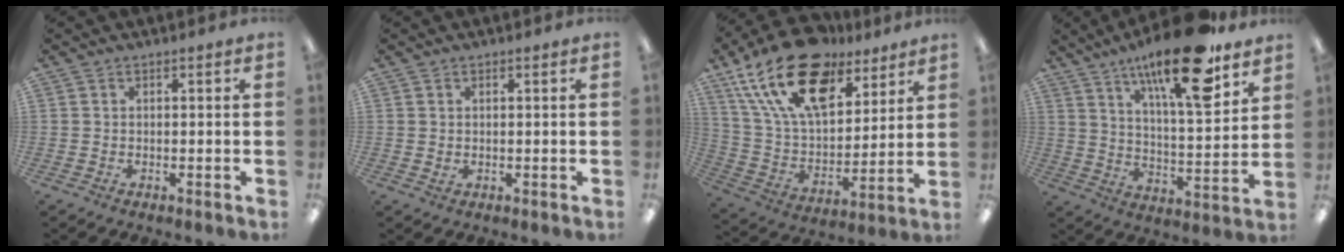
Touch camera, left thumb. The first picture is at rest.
{"total": 0.6, "force": [0.4, 0.5, 0.1], "torque": [0.003, -0.001, 0.006]}
{"total": 23.3, "force": [14.3, 12.3, 13.8], "torque": [-0.264, -0.076, 0.257]}
{"total": 20.7, "force": [13.5, 6.0, 14.5], "torque": [-0.231, -0.072, 0.216]}